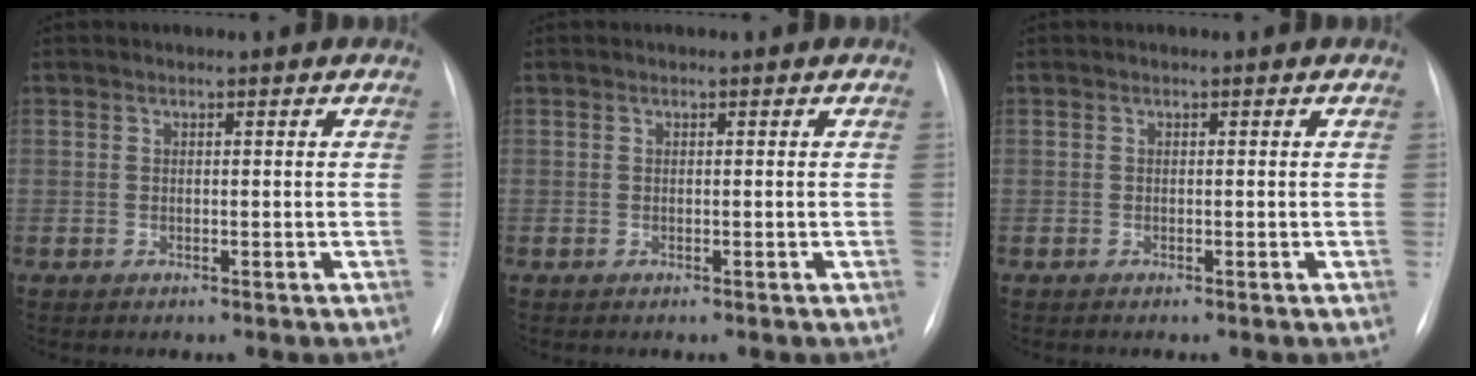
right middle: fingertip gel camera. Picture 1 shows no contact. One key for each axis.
{"total": 0.0}
{"total": 0.0}